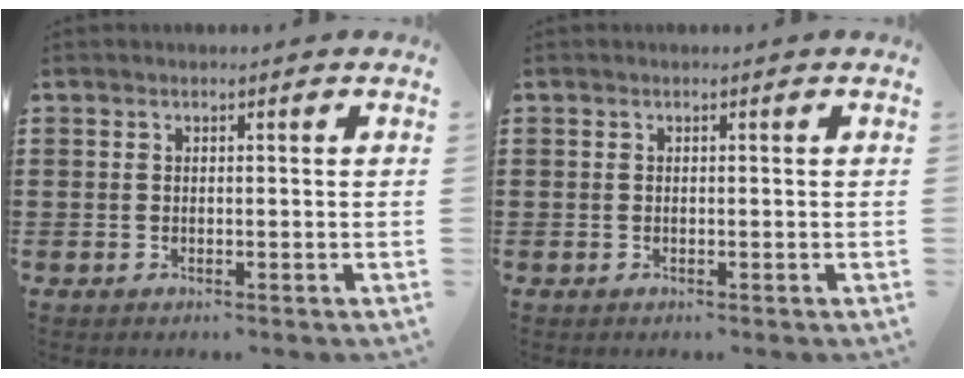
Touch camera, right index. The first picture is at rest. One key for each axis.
{"total": 0.0}